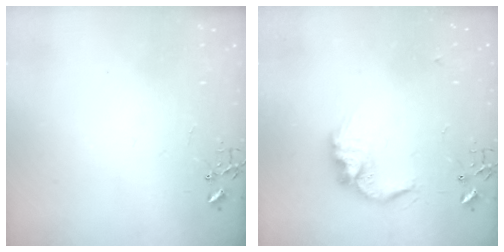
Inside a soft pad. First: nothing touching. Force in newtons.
{"total": 12.0, "press": 12.0, "slide": 0.1}